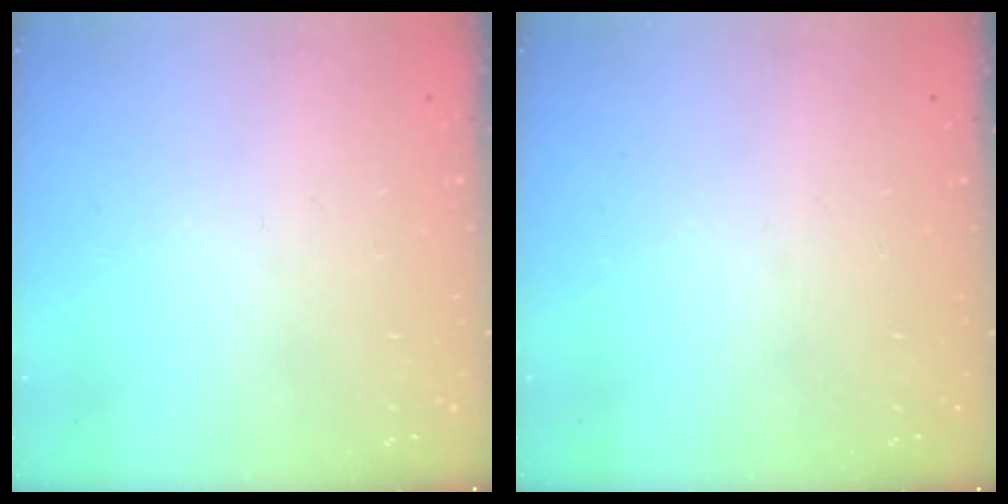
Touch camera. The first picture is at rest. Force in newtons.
{"total": 0.0}